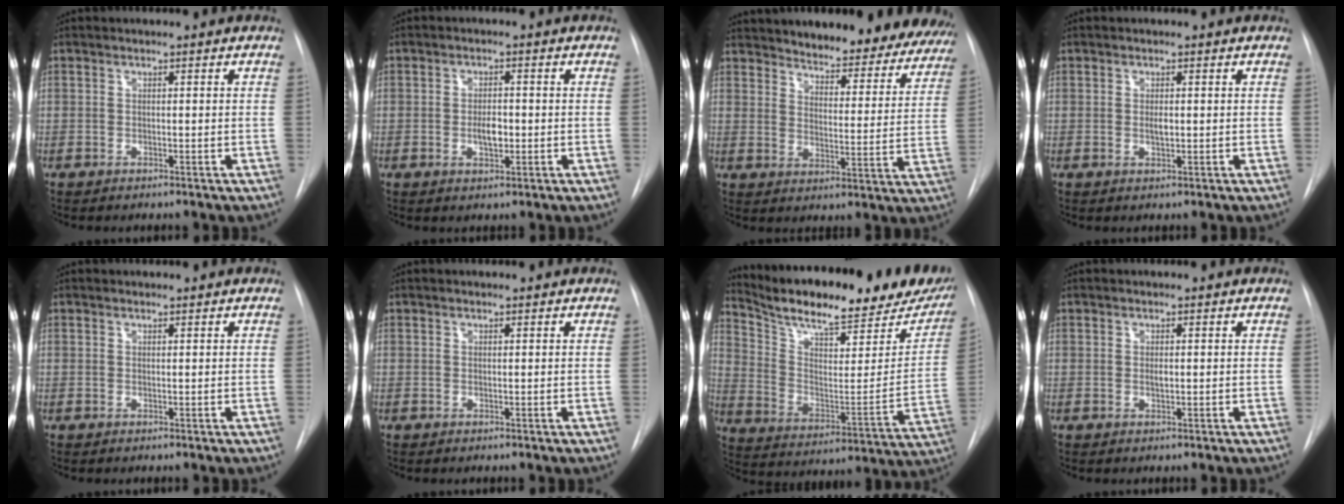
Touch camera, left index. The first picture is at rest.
{"total": 3.2, "force": [-0.5, 1.4, 2.8], "torque": [-0.046, 0.002, -0.006]}
{"total": 21.9, "force": [19.2, 4.9, 9.5], "torque": [-0.109, -0.038, 0.228]}
{"total": 1.4, "force": [0.1, 0.5, 1.3], "torque": [-0.025, -0.001, 0.002]}
{"total": 0.0}
{"total": 0.0}
{"total": 28.3, "force": [23.3, 6.0, 14.9], "torque": [-0.233, -0.041, 0.322]}
{"total": 0.8, "force": [0.1, 0.3, 0.7], "torque": [-0.015, -0.001, 0.002]}